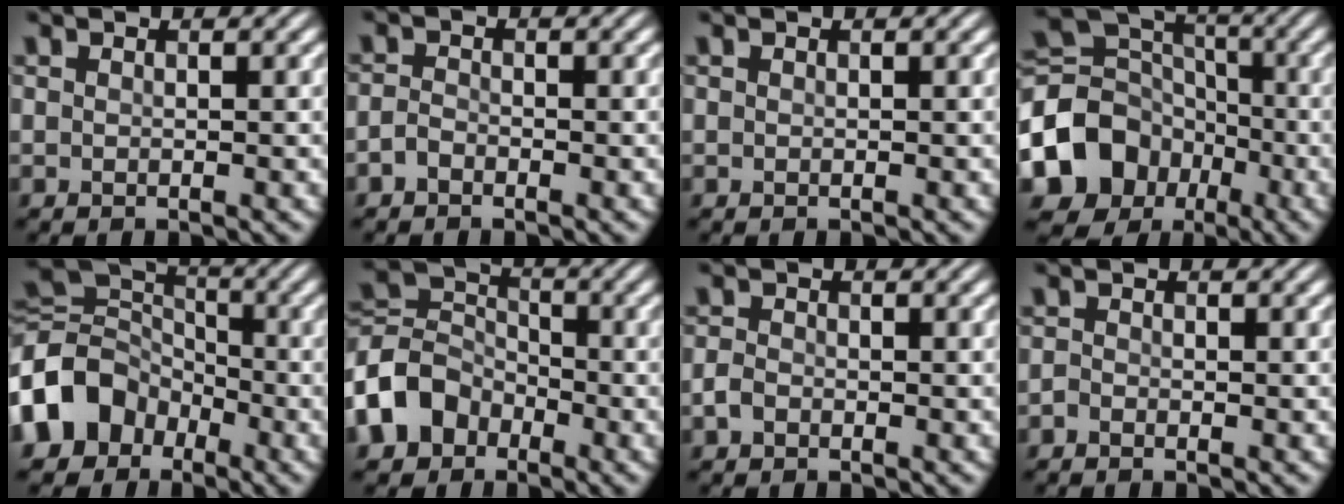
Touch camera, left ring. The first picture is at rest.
{"total": 1.1, "force": [-0.8, 0.7, 0.5], "torque": [-0.011, 0.002, -0.019]}
{"total": 0.0}
{"total": 10.2, "force": [-4.0, 8.3, 4.4], "torque": [-0.093, -0.004, -0.085]}
{"total": 8.6, "force": [-3.6, 6.9, 3.6], "torque": [-0.076, 0.005, -0.089]}
{"total": 6.2, "force": [-3.1, 4.8, 2.6], "torque": [-0.052, 0.011, -0.081]}
{"total": 1.2, "force": [-0.7, 0.9, 0.6], "torque": [-0.012, 0.001, -0.017]}
{"total": 0.6, "force": [-0.5, 0.3, 0.2], "torque": [-0.003, -0.002, -0.013]}